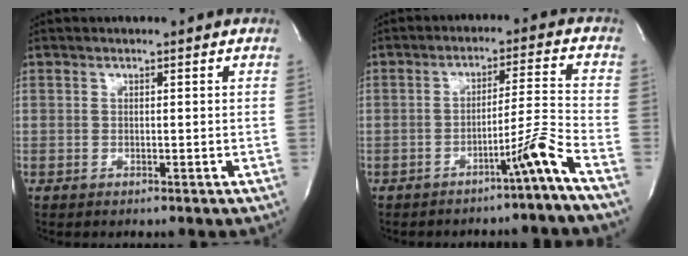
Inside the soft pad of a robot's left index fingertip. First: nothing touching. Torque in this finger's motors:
{"motor_torque": [0.20, 0.13, -0.07, 0.00]}